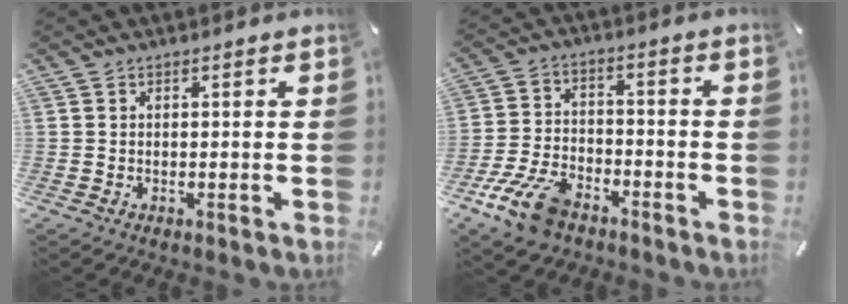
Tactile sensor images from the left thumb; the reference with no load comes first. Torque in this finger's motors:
{"motor_torque": [0.94, 2.35, 0.54, 0.51, 0.09]}